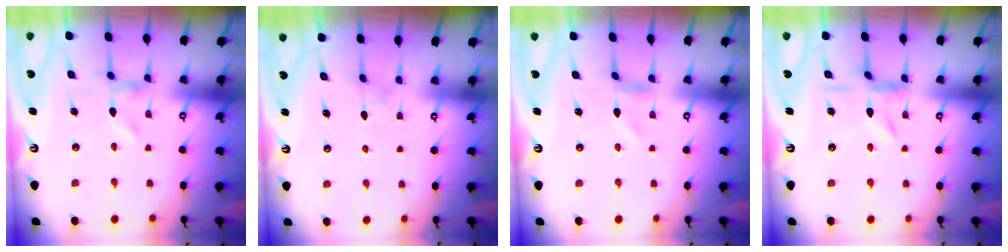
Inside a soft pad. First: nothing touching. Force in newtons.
{"total": 2.3, "press": 2.3, "slide": 0.3}
{"total": 0.6, "press": 0.6, "slide": 0.2}
{"total": 3.9, "press": 3.9, "slide": 0.5}